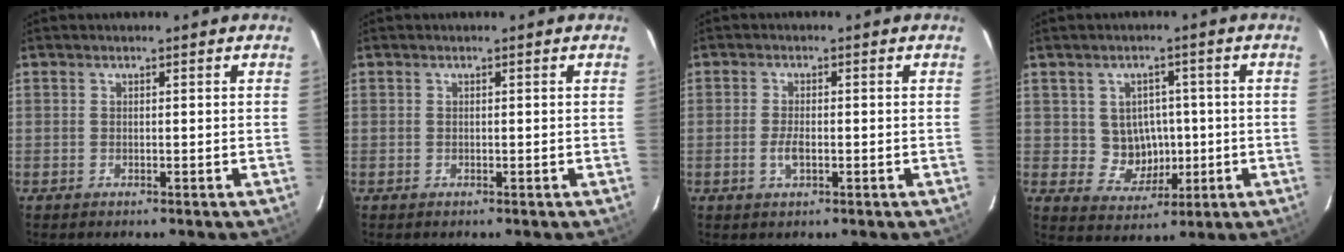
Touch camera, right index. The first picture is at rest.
{"total": 0.0}
{"total": 2.9, "force": [-0.9, 1.2, 2.4], "torque": [-0.051, -0.002, -0.017]}
{"total": 6.7, "force": [0.0, 6.4, 2.0], "torque": [-0.044, 0.012, 0.018]}